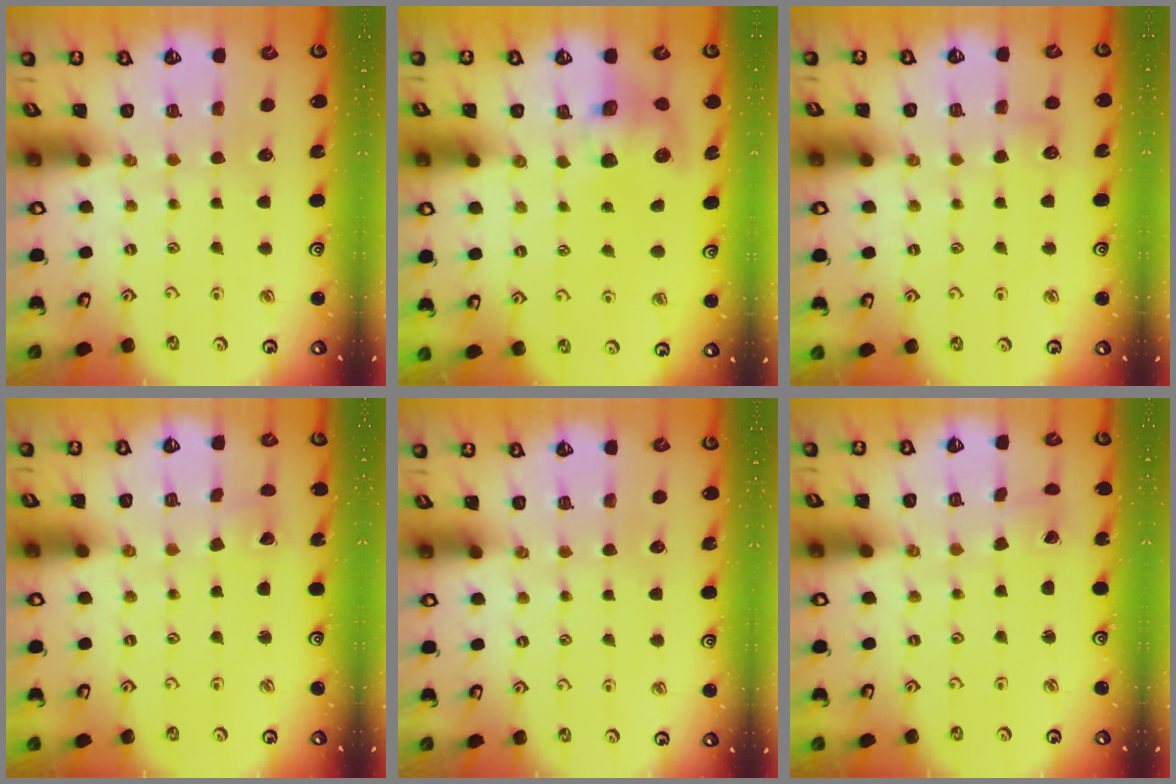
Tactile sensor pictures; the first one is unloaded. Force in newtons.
{"total": 8.2, "press": 8.1, "slide": 1.2}
{"total": 4.6, "press": 4.5, "slide": 0.7}
{"total": 2.4, "press": 2.4, "slide": 0.2}
{"total": 0.0}
{"total": 0.7, "press": 0.7, "slide": 0.1}